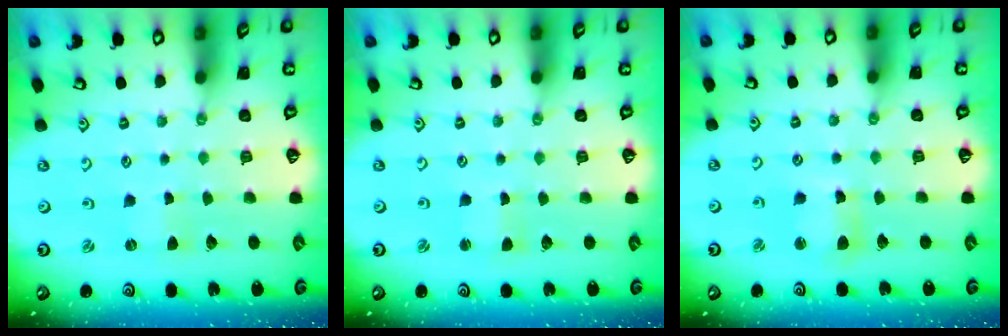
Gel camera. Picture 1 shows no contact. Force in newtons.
{"total": 0.7, "press": 0.7, "slide": 0.2}
{"total": 6.9, "press": 6.8, "slide": 1.0}